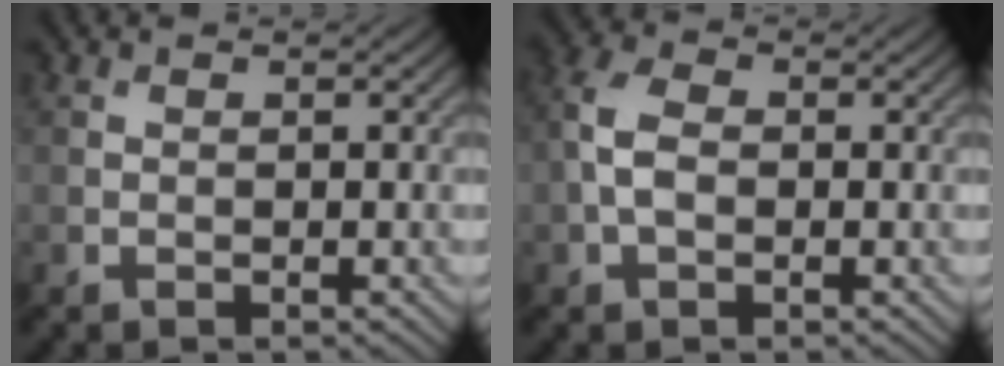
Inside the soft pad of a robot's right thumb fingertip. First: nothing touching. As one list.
[{"total": 4.4, "force": [-0.3, 2.9, 3.3], "torque": [-0.083, 0.007, -0.015]}]